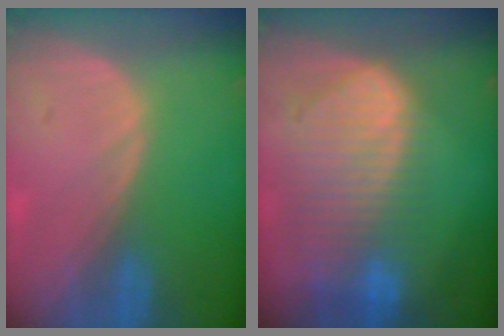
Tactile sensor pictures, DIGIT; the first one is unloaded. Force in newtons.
{"total": 10.6, "press": 9.1, "slide": 5.4}